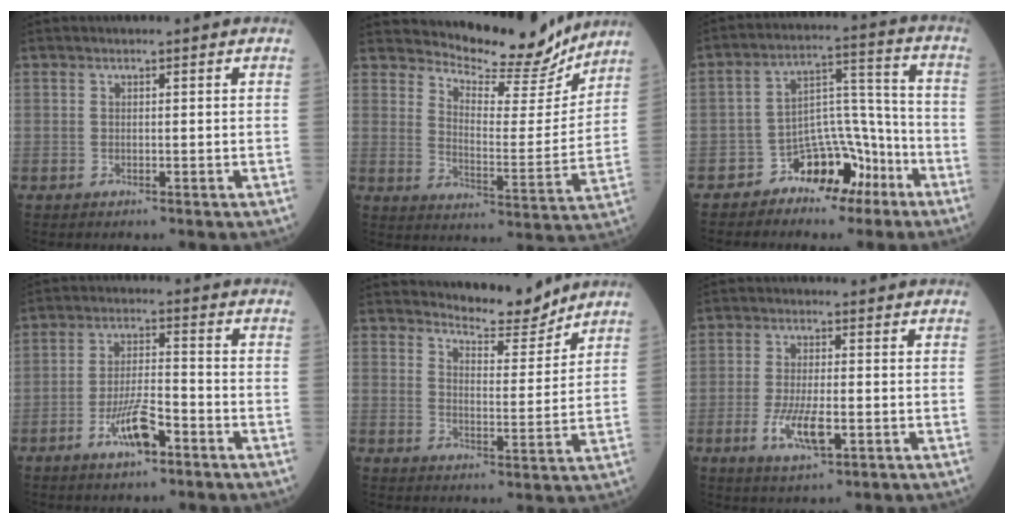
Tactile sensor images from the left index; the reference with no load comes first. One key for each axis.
{"total": 12.8, "fx": 12.4, "fy": 2.0, "fz": 2.4, "tx": -0.041, "ty": -0.034, "tz": 0.178}
{"total": 9.3, "fx": -6.1, "fy": 5.4, "fz": 4.4, "tx": -0.075, "ty": 0.036, "tz": -0.099}
{"total": 6.8, "fx": -3.8, "fy": 1.7, "fz": 5.4, "tx": -0.107, "ty": -0.002, "tz": -0.069}
{"total": 6.5, "fx": 6.5, "fy": 0.8, "fz": 0.7, "tx": -0.020, "ty": -0.020, "tz": 0.099}
{"total": 6.3, "fx": -2.0, "fy": 1.8, "fz": 5.7, "tx": -0.118, "ty": -0.009, "tz": -0.033}